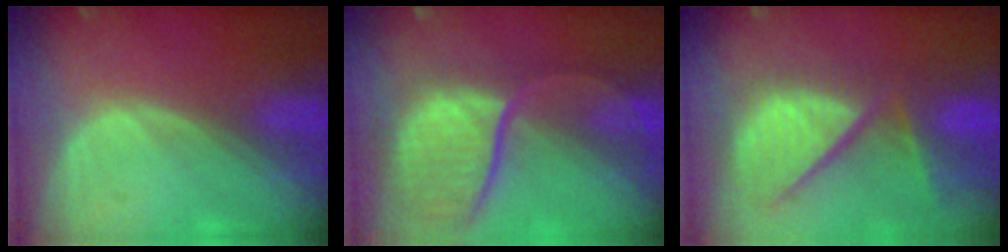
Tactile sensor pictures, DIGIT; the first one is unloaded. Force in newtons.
{"total": 12.0, "press": 9.8, "slide": 6.9}
{"total": 12.3, "press": 10.6, "slide": 6.3}